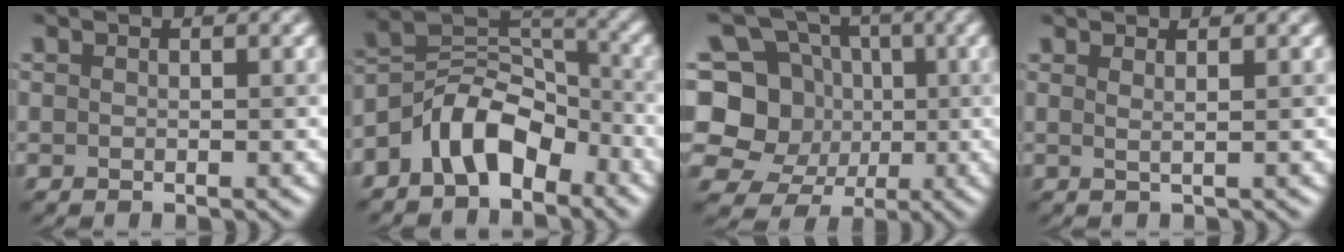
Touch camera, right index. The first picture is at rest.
{"total": 6.5, "force": [-4.1, 3.5, 3.6], "torque": [-0.045, 0.018, -0.085]}
{"total": 8.8, "force": [0.7, 8.1, 3.5], "torque": [-0.075, 0.023, -0.019]}
{"total": 1.3, "force": [0.6, 0.6, 1.1], "torque": [-0.006, 0.003, -0.004]}